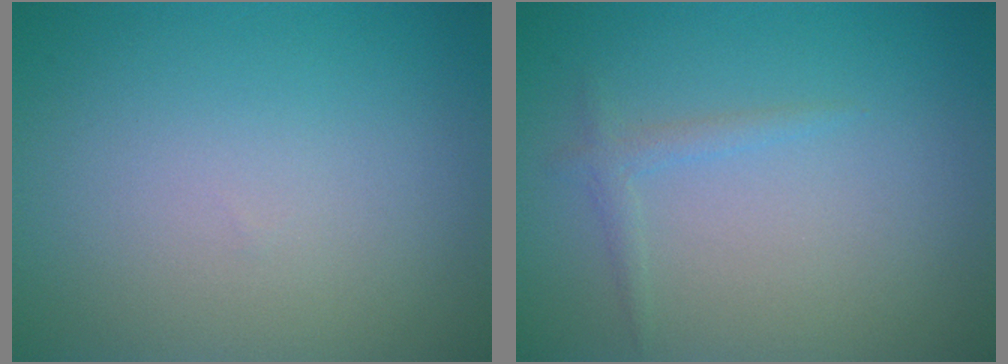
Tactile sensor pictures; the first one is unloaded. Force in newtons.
{"total": 1.1, "press": 1.1, "slide": 0.1}